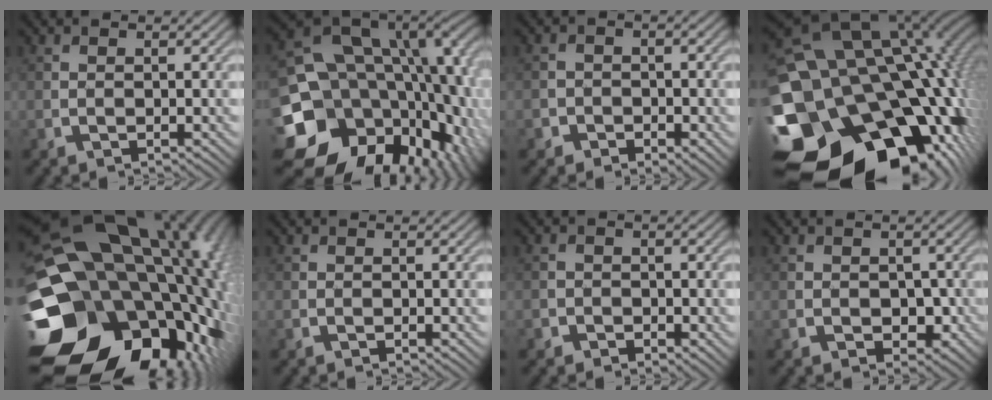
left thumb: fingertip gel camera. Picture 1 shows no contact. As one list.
[{"total": 22.2, "force": [-3.9, 17.0, 13.8], "torque": [-0.271, -0.060, -0.014]}, {"total": 3.4, "force": [-1.6, 2.9, 1.0], "torque": [-0.005, 0.005, -0.038]}, {"total": 23.5, "force": [-6.7, 16.6, 15.3], "torque": [-0.297, -0.039, -0.079]}, {"total": 23.5, "force": [-4.3, 17.3, 15.3], "torque": [-0.267, -0.039, -0.064]}, {"total": 0.0}, {"total": 2.0, "force": [-0.8, 1.8, 0.5], "torque": [0.005, -0.001, -0.019]}, {"total": 2.7, "force": [-0.5, 2.1, 1.5], "torque": [-0.025, -0.011, -0.005]}]